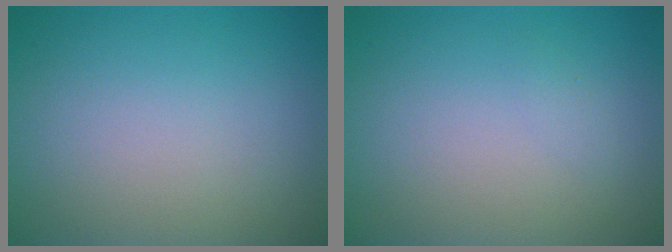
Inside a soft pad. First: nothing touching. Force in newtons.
{"total": 0.6, "press": 0.5, "slide": 0.1}